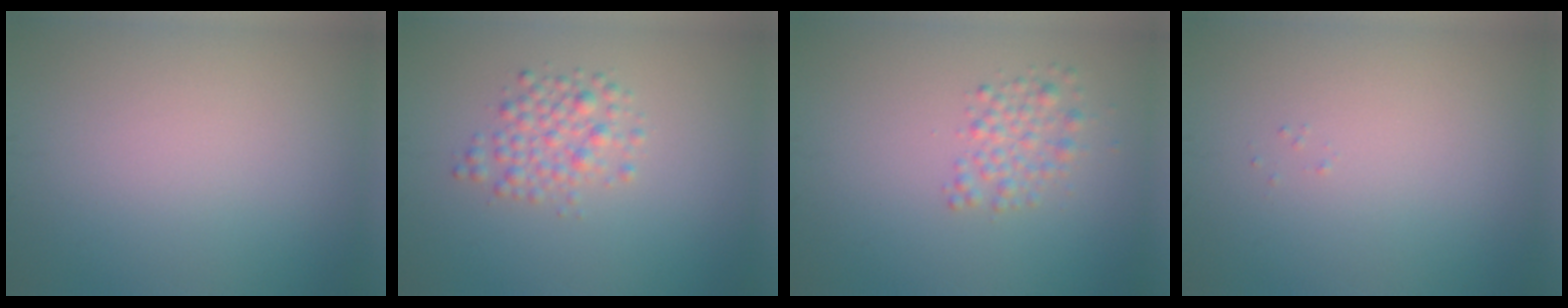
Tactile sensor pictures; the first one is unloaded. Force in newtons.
{"total": 2.6, "press": 2.6, "slide": 0.1}
{"total": 2.2, "press": 2.2, "slide": 0.1}
{"total": 0.0}